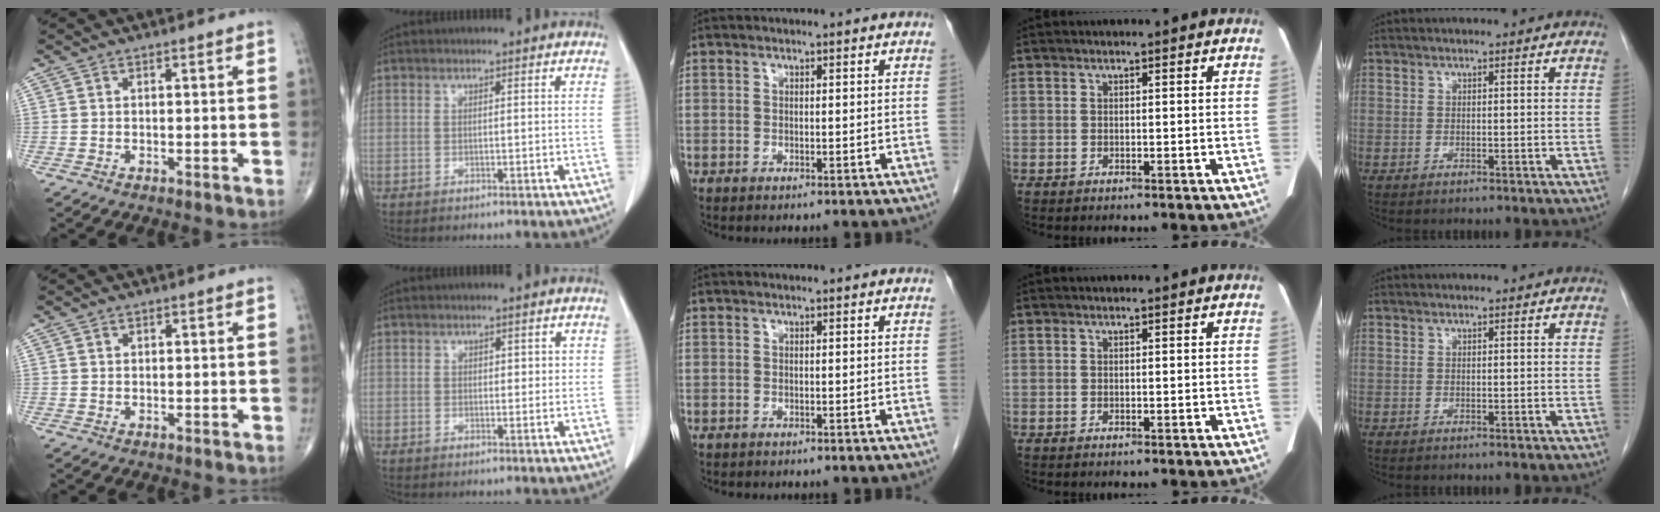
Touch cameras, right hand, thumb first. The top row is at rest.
{"thumb": {"total": 0.6, "force": [0.2, 0.5, 0.1], "torque": [0.002, 0.000, 0.004]}, "index": {"total": 1.9, "force": [0.5, 1.2, 1.4], "torque": [-0.013, 0.005, 0.004]}}